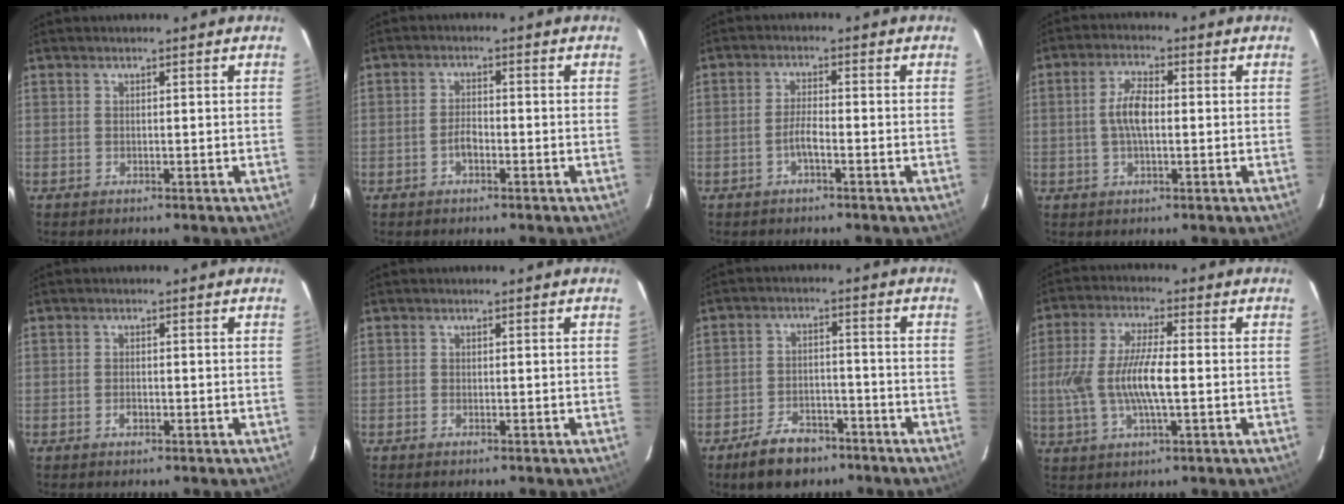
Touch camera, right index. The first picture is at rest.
{"total": 2.4, "force": [-1.3, 1.2, 1.7], "torque": [-0.034, 0.006, -0.025]}
{"total": 2.7, "force": [-1.5, 0.4, 2.2], "torque": [-0.049, 0.003, -0.030]}
{"total": 5.4, "force": [-0.1, 2.1, 5.0], "torque": [-0.100, 0.009, -0.003]}
{"total": 1.6, "force": [-0.7, 1.0, 1.1], "torque": [-0.021, 0.002, -0.013]}
{"total": 0.7, "force": [-0.5, 0.3, 0.2], "torque": [-0.005, 0.000, -0.011]}
{"total": 9.4, "force": [-6.6, 5.1, 4.2], "torque": [-0.102, 0.014, -0.097]}
{"total": 11.2, "force": [-1.2, 3.0, 10.7], "torque": [-0.219, -0.001, -0.023]}